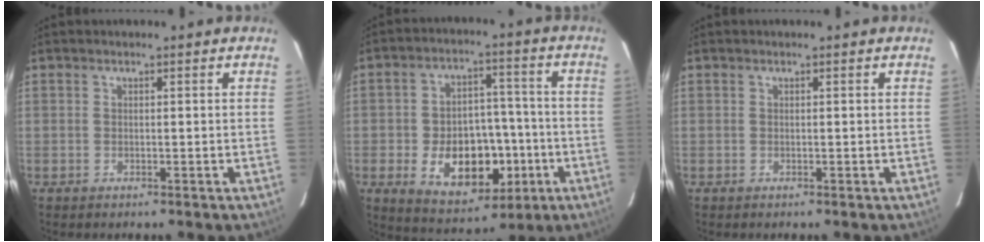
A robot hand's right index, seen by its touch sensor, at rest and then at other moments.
{"total": 15.4, "force": [-4.8, 10.3, 10.4], "torque": [-0.201, 0.018, -0.050]}
{"total": 0.0}